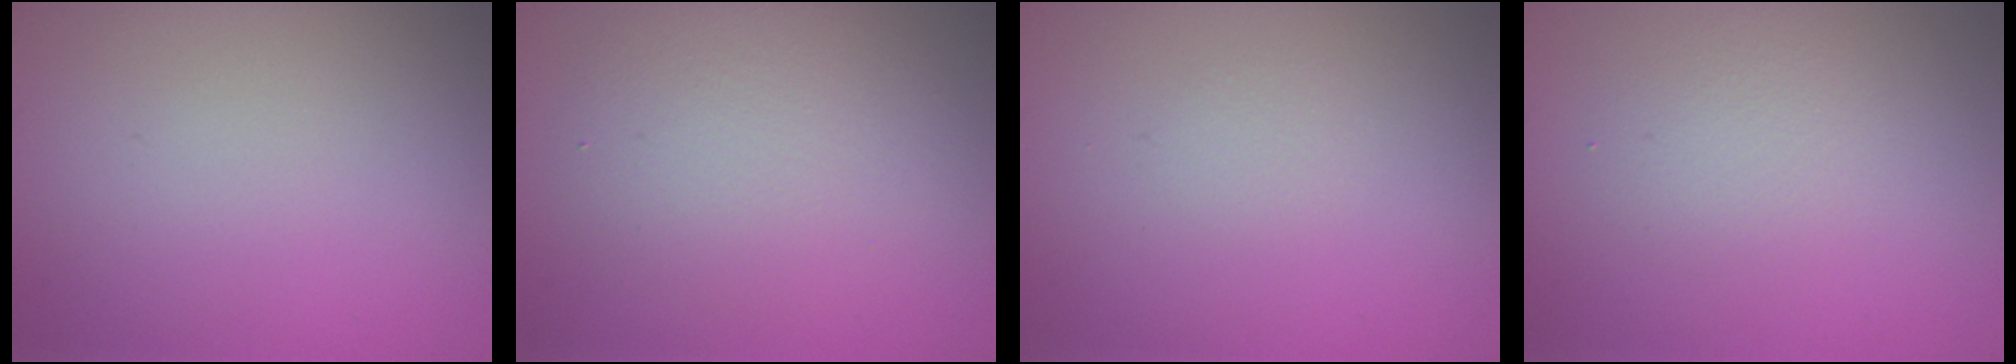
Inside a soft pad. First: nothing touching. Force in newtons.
{"total": 4.5, "press": 4.5, "slide": 0.1}
{"total": 0.6, "press": 0.6, "slide": 0.1}
{"total": 2.2, "press": 2.2, "slide": 0.0}